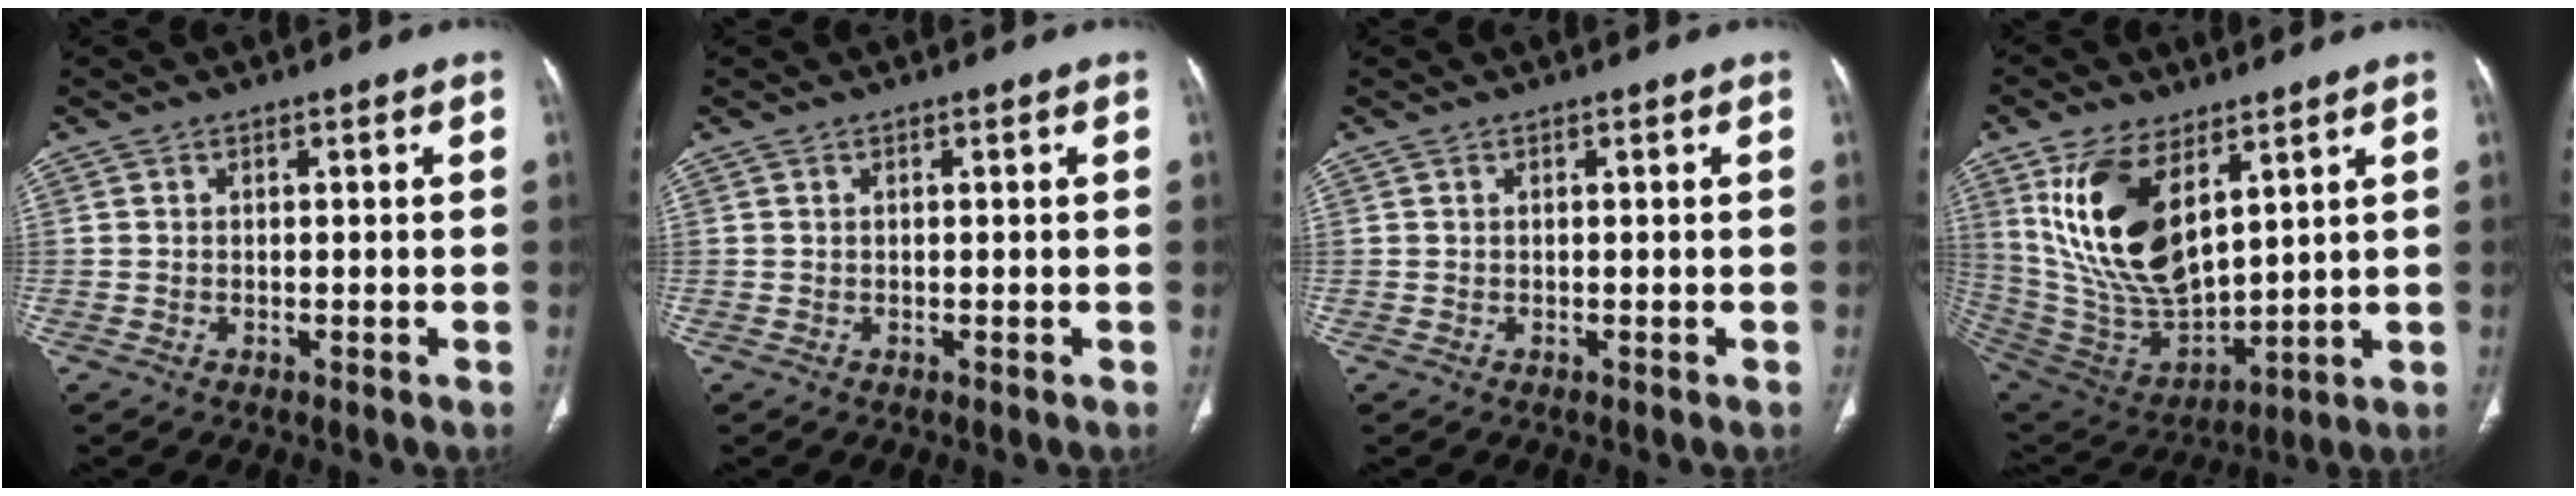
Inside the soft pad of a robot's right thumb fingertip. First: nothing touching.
{"total": 0.0}
{"total": 0.0}
{"total": 19.8, "force": [8.3, 9.9, 14.9], "torque": [-0.269, -0.037, 0.178]}